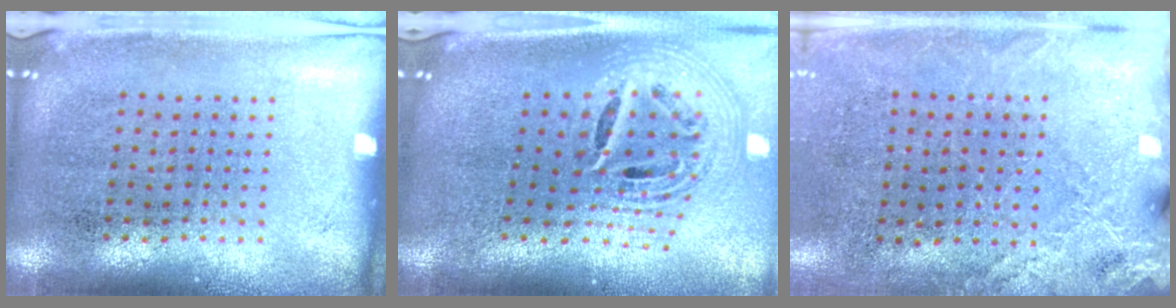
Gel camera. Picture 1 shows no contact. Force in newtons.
{"total": 2.7, "press": 1.9, "slide": 1.9}
{"total": 2.6, "press": 2.4, "slide": 1.0}